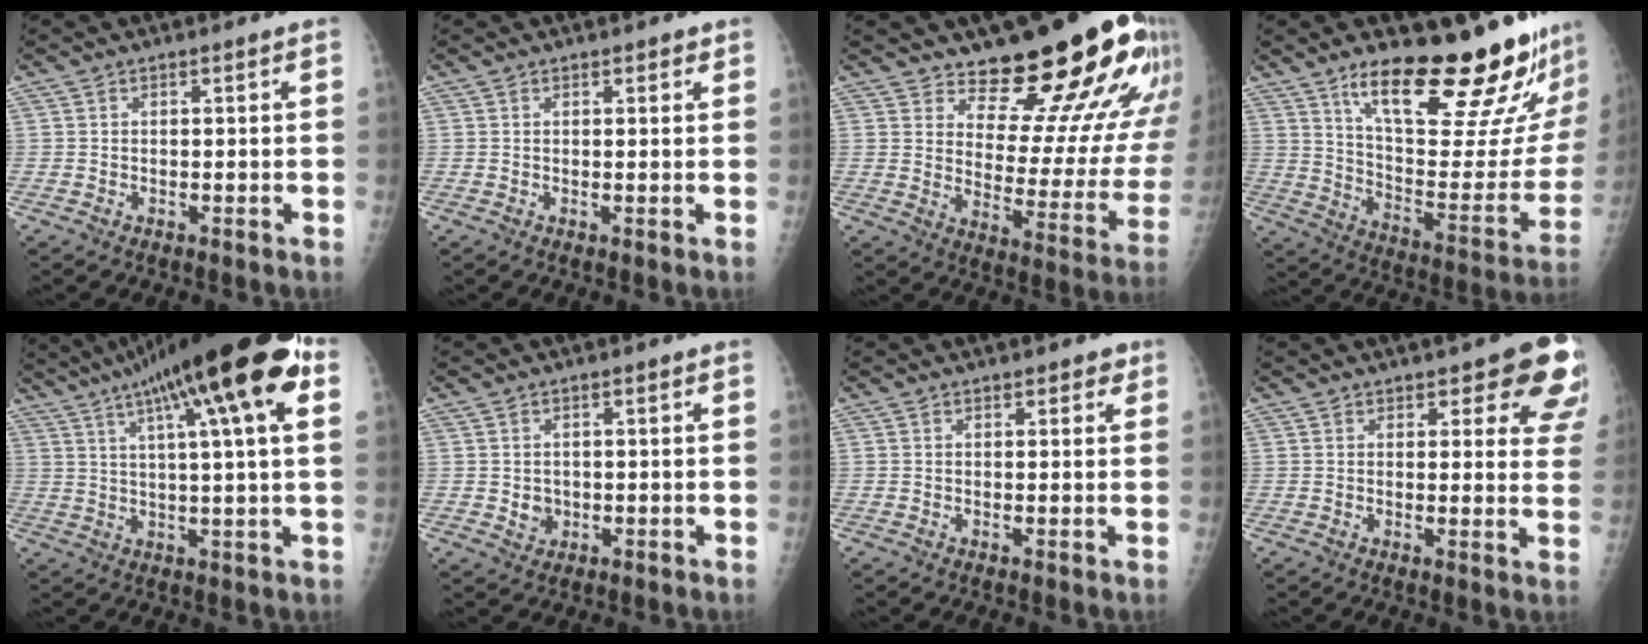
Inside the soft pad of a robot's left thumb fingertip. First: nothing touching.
{"total": 1.2, "force": [0.8, 0.6, 0.6], "torque": [0.001, -0.003, 0.007]}
{"total": 21.0, "force": [16.9, 7.3, 10.2], "torque": [-0.085, -0.132, 0.222]}
{"total": 27.3, "force": [19.9, 6.1, 17.6], "torque": [-0.218, -0.108, 0.294]}
{"total": 22.3, "force": [10.1, 3.8, 19.5], "torque": [-0.312, 0.018, 0.151]}
{"total": 2.6, "force": [-0.2, 2.4, 1.0], "torque": [-0.005, 0.001, 0.005]}
{"total": 1.8, "force": [1.1, 1.0, 0.9], "torque": [0.006, -0.003, 0.009]}
{"total": 11.0, "force": [7.0, 4.5, 7.3], "torque": [-0.033, -0.032, 0.070]}